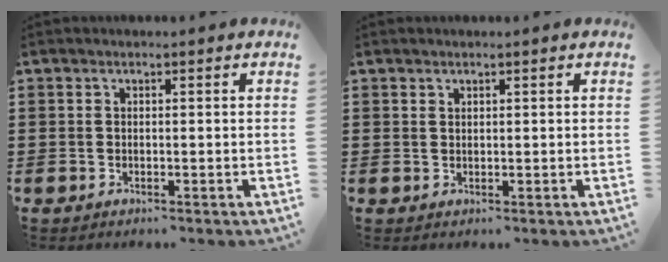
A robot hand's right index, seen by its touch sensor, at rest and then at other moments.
{"total": 0.8, "force": [0.6, 0.4, 0.1], "torque": [-0.004, 0.001, 0.013]}